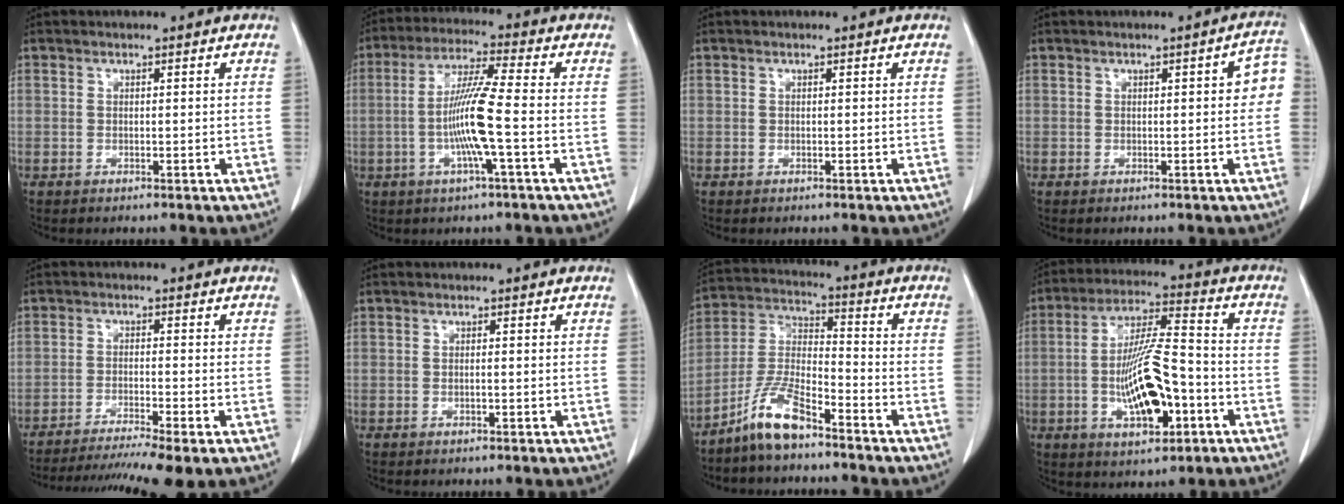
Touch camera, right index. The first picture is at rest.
{"total": 9.7, "force": [-1.9, -0.5, 9.5], "torque": [-0.185, -0.002, -0.041]}
{"total": 0.0}
{"total": 4.0, "force": [0.5, 1.2, 3.8], "torque": [-0.036, 0.016, 0.000]}
{"total": 11.1, "force": [-9.0, -0.6, 6.5], "torque": [-0.097, -0.018, -0.140]}
{"total": 0.6, "force": [-0.1, 0.1, 0.5], "torque": [-0.011, 0.001, -0.001]}
{"total": 9.0, "force": [-6.8, 1.8, 5.6], "torque": [-0.130, -0.003, -0.140]}
{"total": 13.4, "force": [-3.6, 3.8, 12.3], "torque": [-0.231, 0.005, -0.058]}